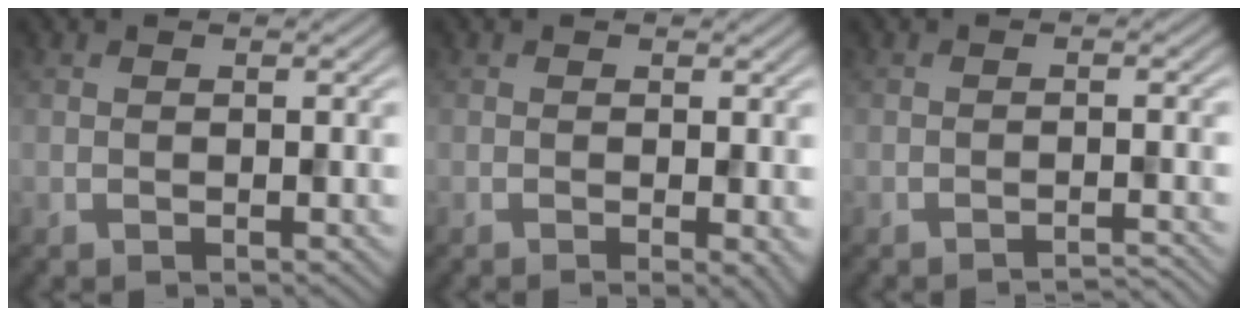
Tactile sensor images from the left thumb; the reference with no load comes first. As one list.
[{"total": 1.7, "force": [-0.3, 0.3, 1.6], "torque": [-0.022, -0.008, -0.007]}, {"total": 2.0, "force": [-1.8, 0.2, 0.9], "torque": [-0.002, 0.004, -0.034]}]